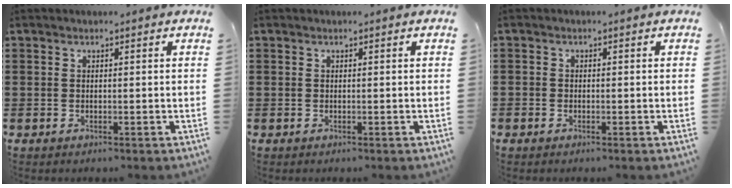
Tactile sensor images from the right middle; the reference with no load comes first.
{"total": 0.0}
{"total": 0.8, "force": [-0.5, 0.7, 0.1], "torque": [-0.003, 0.002, -0.011]}